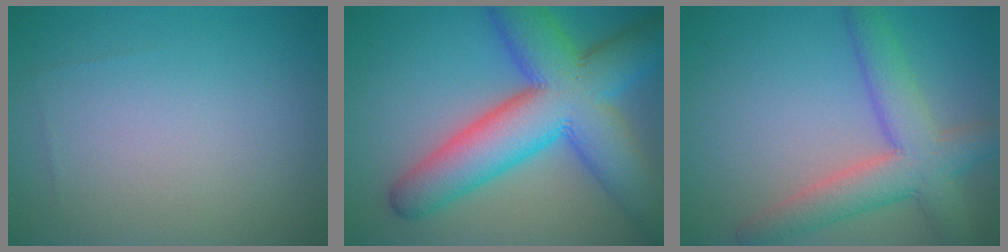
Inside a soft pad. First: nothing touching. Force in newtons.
{"total": 12.7, "press": 12.7, "slide": 0.2}
{"total": 6.1, "press": 6.0, "slide": 0.6}